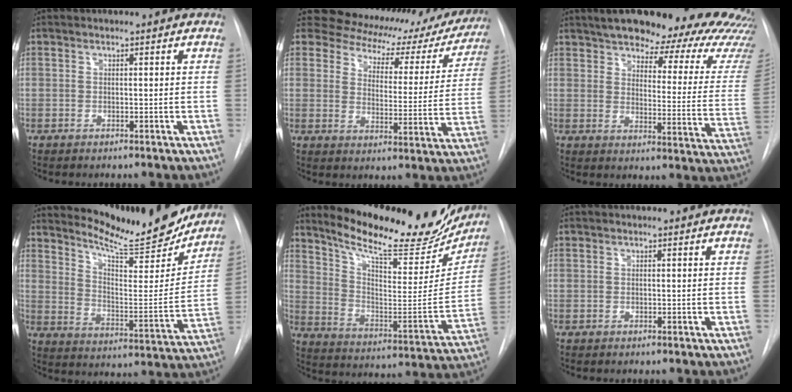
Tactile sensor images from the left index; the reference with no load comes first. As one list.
[{"total": 19.2, "force": [16.3, 8.5, 5.6], "torque": [-0.063, -0.005, 0.180]}, {"total": 26.6, "force": [23.2, 5.3, 12.0], "torque": [-0.165, -0.078, 0.264]}, {"total": 19.4, "force": [18.0, 2.3, 7.1], "torque": [-0.107, -0.059, 0.250]}, {"total": 24.6, "force": [21.2, 6.0, 10.9], "torque": [-0.164, -0.043, 0.296]}, {"total": 0.0}]